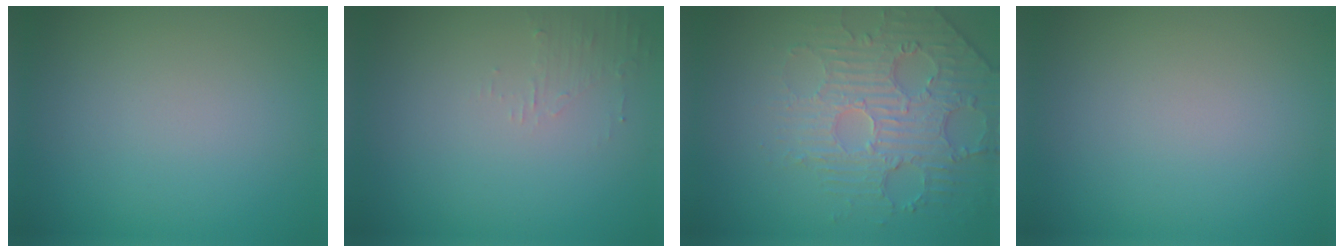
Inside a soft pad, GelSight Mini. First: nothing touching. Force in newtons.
{"total": 1.3, "press": 1.2, "slide": 0.3}
{"total": 4.8, "press": 4.0, "slide": 2.8}
{"total": 0.0}